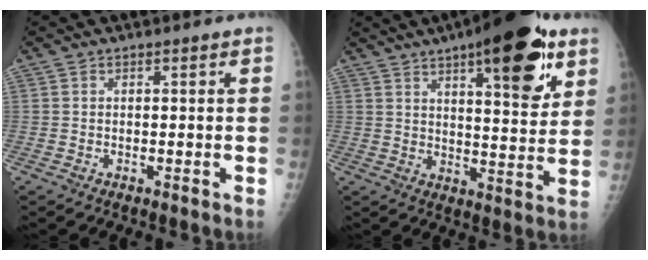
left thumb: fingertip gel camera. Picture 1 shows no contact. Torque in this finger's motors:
{"motor_torque": [1.72, 1.49, 1.62, -0.70, 0.40]}